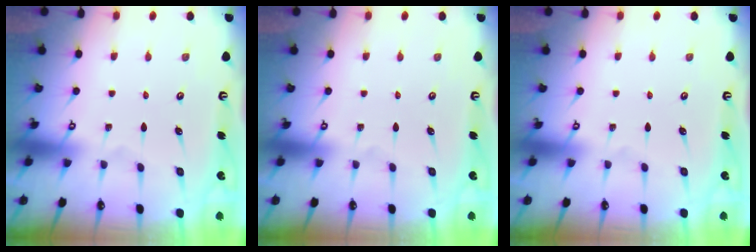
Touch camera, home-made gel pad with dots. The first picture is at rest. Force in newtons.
{"total": 0.0}
{"total": 0.0}